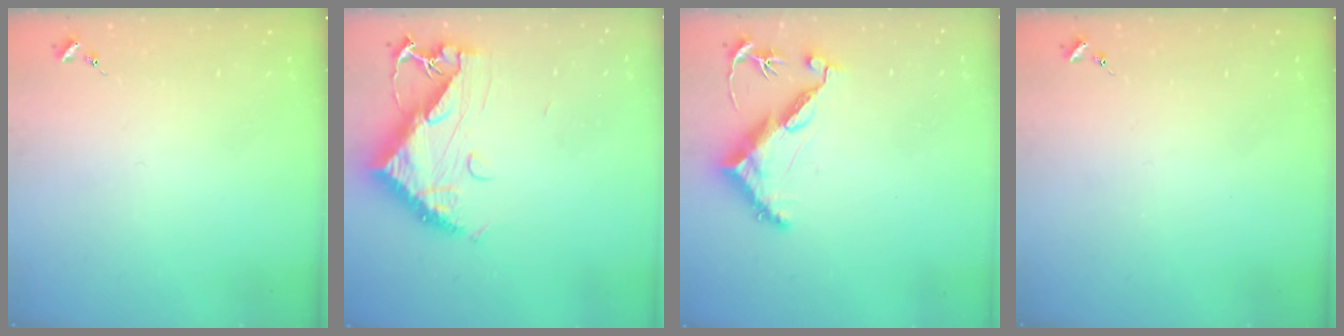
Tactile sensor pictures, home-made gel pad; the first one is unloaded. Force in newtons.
{"total": 11.6, "press": 11.6, "slide": 1.1}
{"total": 11.7, "press": 11.7, "slide": 1.0}
{"total": 0.0}